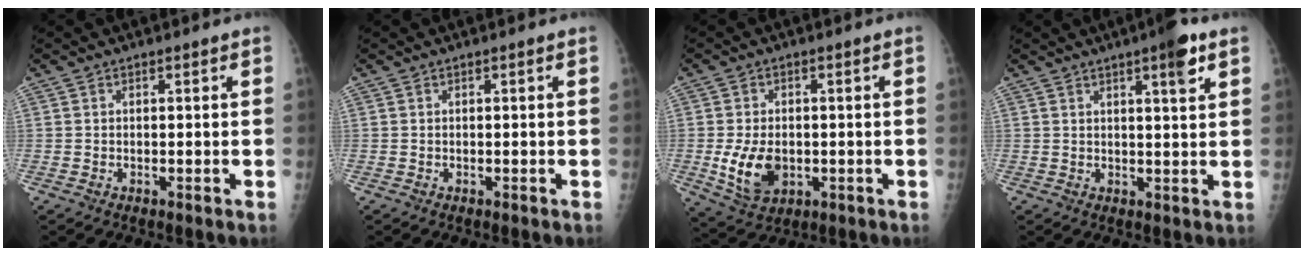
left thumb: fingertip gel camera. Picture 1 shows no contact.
{"total": 0.0}
{"total": 8.7, "force": [-1.3, 5.9, 6.3], "torque": [-0.105, -0.007, -0.010]}
{"total": 5.8, "force": [3.2, 0.9, 4.7], "torque": [-0.065, -0.012, 0.043]}